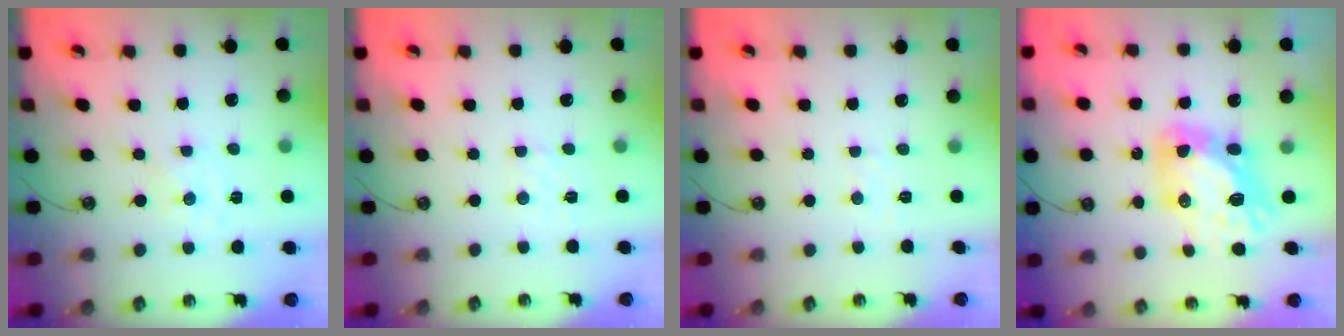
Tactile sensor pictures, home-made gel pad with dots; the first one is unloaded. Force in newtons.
{"total": 2.2, "press": 2.1, "slide": 0.5}
{"total": 3.9, "press": 3.9, "slide": 0.4}
{"total": 12.5, "press": 12.5, "slide": 1.2}